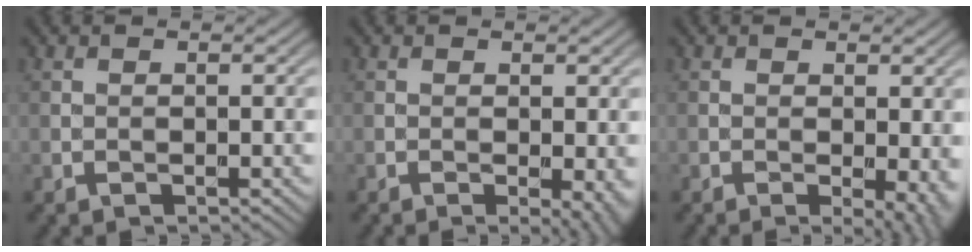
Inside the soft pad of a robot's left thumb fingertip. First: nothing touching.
{"total": 3.0, "force": [-0.7, 0.6, 2.9], "torque": [-0.040, -0.008, -0.009]}
{"total": 4.3, "force": [-0.7, 1.1, 4.1], "torque": [-0.053, -0.008, -0.008]}